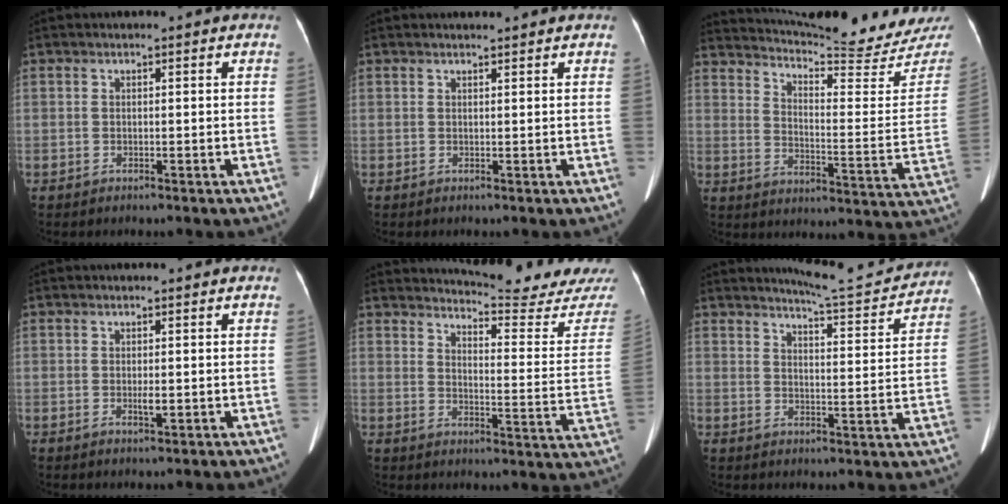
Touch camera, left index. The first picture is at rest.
{"total": 1.8, "force": [1.7, 0.0, 0.5], "torque": [-0.009, 0.010, 0.026]}
{"total": 24.3, "force": [23.4, 0.6, 6.4], "torque": [-0.108, -0.109, 0.297]}
{"total": 1.2, "force": [0.0, 0.3, 1.1], "torque": [-0.023, -0.003, 0.001]}
{"total": 18.4, "force": [17.9, -0.9, 4.0], "torque": [-0.063, -0.125, 0.209]}
{"total": 11.3, "force": [11.1, 0.6, 2.2], "torque": [-0.031, -0.020, 0.137]}